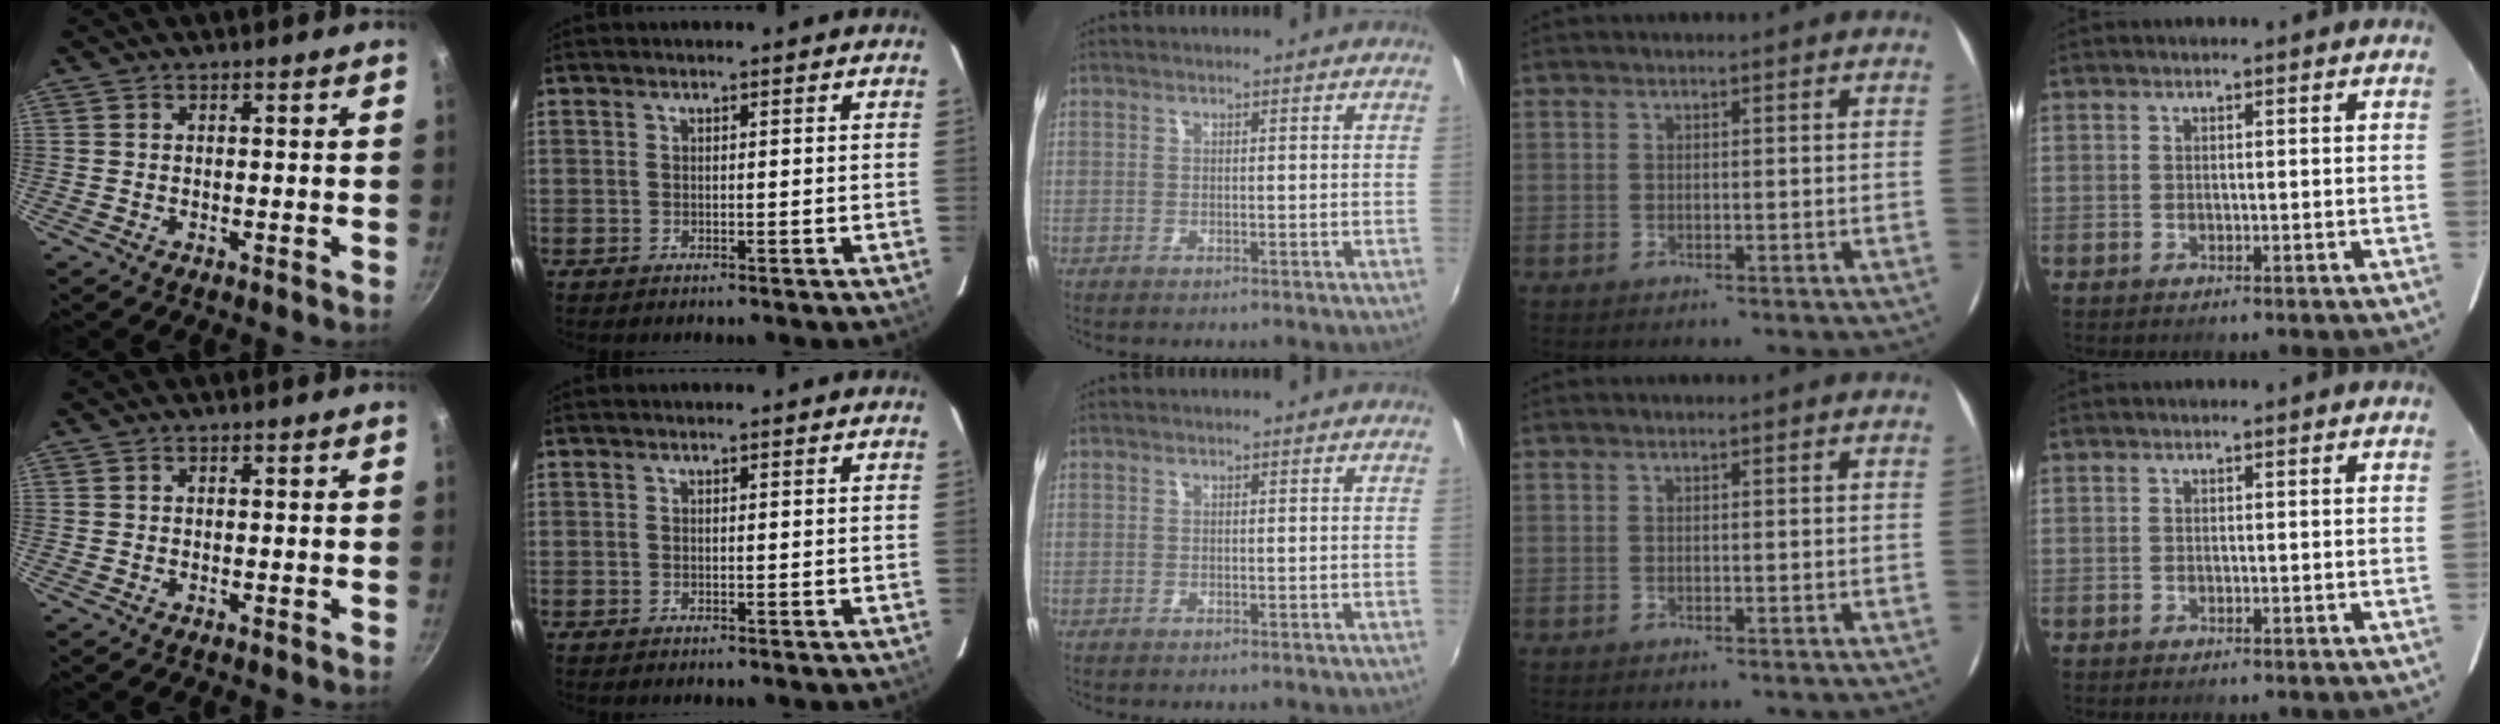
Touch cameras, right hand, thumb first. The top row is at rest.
{}